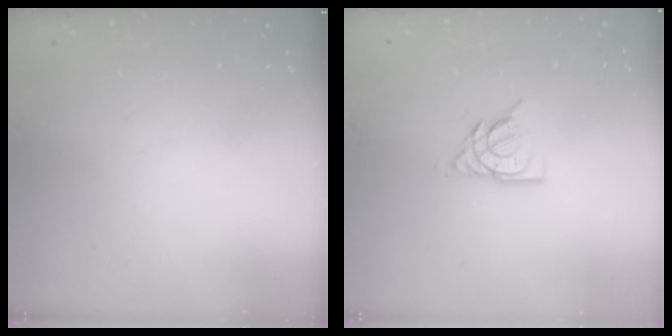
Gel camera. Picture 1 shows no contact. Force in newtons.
{"total": 10.2, "press": 10.1, "slide": 1.4}